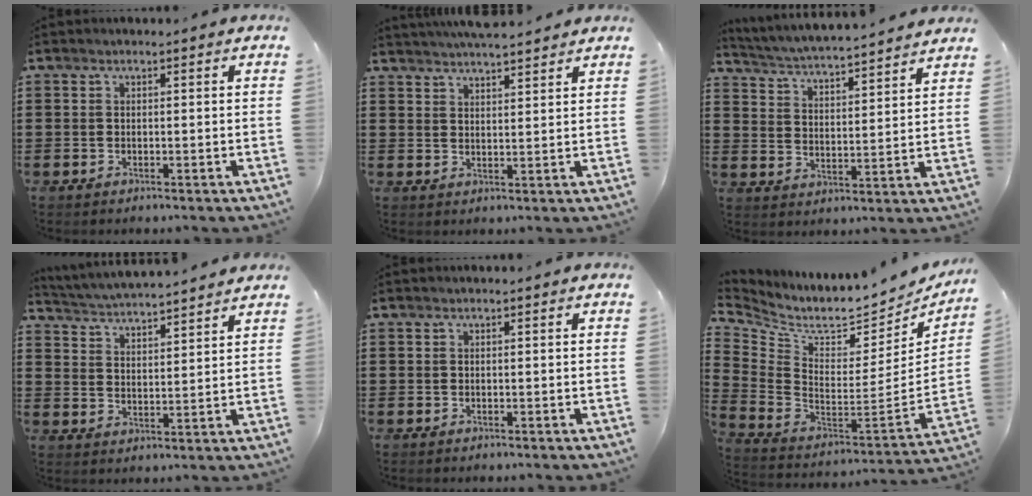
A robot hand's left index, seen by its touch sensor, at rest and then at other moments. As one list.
[{"total": 4.0, "force": [3.9, 0.0, 1.0], "torque": [-0.031, -0.010, 0.072]}, {"total": 4.1, "force": [4.0, -0.6, 0.8], "torque": [-0.037, -0.036, 0.062]}, {"total": 4.1, "force": [4.0, -0.4, 0.3], "torque": [-0.026, -0.030, 0.067]}, {"total": 0.0}, {"total": 6.3, "force": [5.0, 2.1, 3.1], "torque": [-0.082, -0.059, 0.079]}]